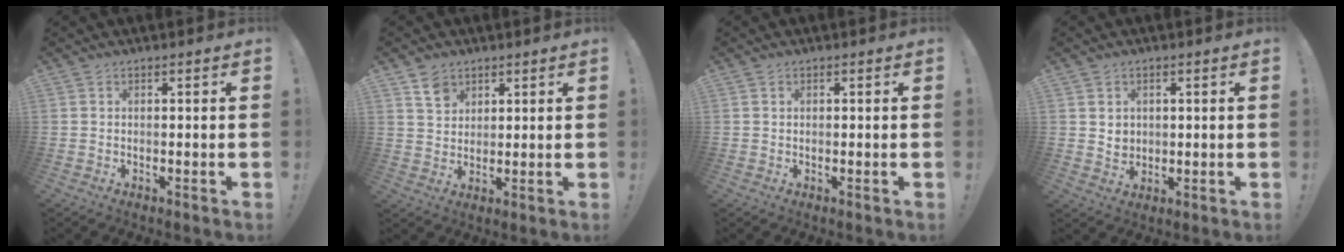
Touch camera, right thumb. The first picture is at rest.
{"total": 6.1, "force": [4.0, 4.2, 1.7], "torque": [-0.023, -0.020, 0.076]}
{"total": 0.6, "force": [0.3, 0.4, 0.2], "torque": [0.000, -0.001, 0.006]}
{"total": 4.0, "force": [1.6, 3.5, 1.0], "torque": [-0.012, -0.008, 0.029]}